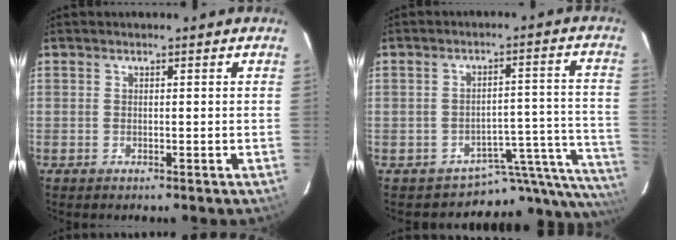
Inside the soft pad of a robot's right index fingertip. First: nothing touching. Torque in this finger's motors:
{"motor_torque": [-0.48, -0.43, -0.60, -0.21]}